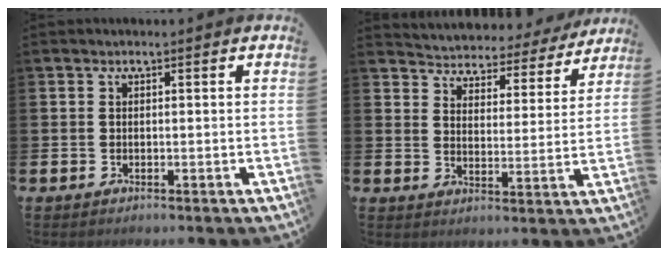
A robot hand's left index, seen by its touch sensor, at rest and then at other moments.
{"total": 4.1, "force": [3.9, 1.0, -0.1], "torque": [-0.025, -0.039, 0.063]}